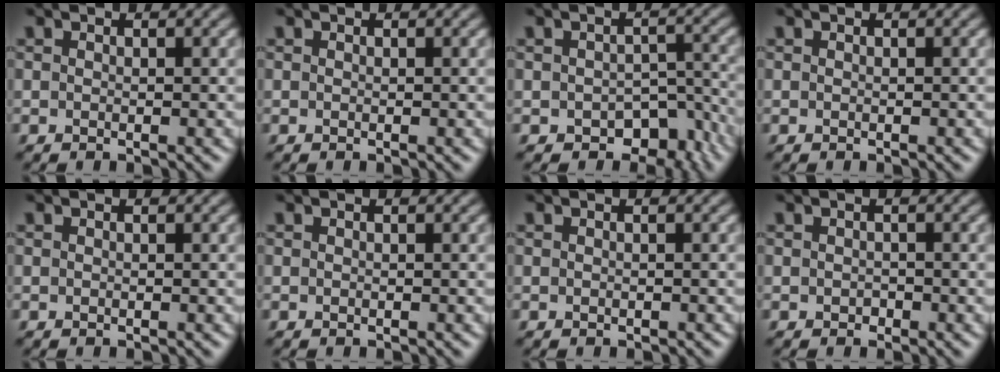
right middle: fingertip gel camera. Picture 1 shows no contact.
{"total": 0.0}
{"total": 4.8, "force": [-2.8, 3.0, 2.6], "torque": [-0.031, -0.016, -0.037]}
{"total": 0.0}
{"total": 0.0}
{"total": 0.0}
{"total": 0.0}
{"total": 0.5, "force": [-0.3, 0.4, 0.0], "torque": [0.002, -0.002, -0.004]}